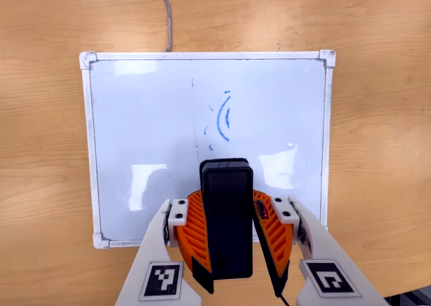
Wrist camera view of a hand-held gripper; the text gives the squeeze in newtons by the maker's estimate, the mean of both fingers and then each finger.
{"total": 8.2, "left": 8.4, "right": 8.0}